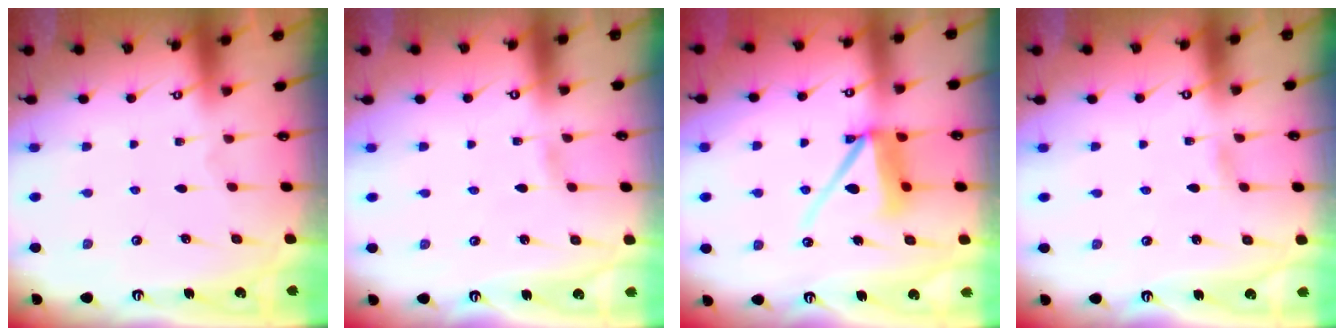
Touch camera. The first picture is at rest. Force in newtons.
{"total": 0.5, "press": 0.5, "slide": 0.1}
{"total": 10.6, "press": 10.5, "slide": 1.4}
{"total": 1.0, "press": 1.0, "slide": 0.1}